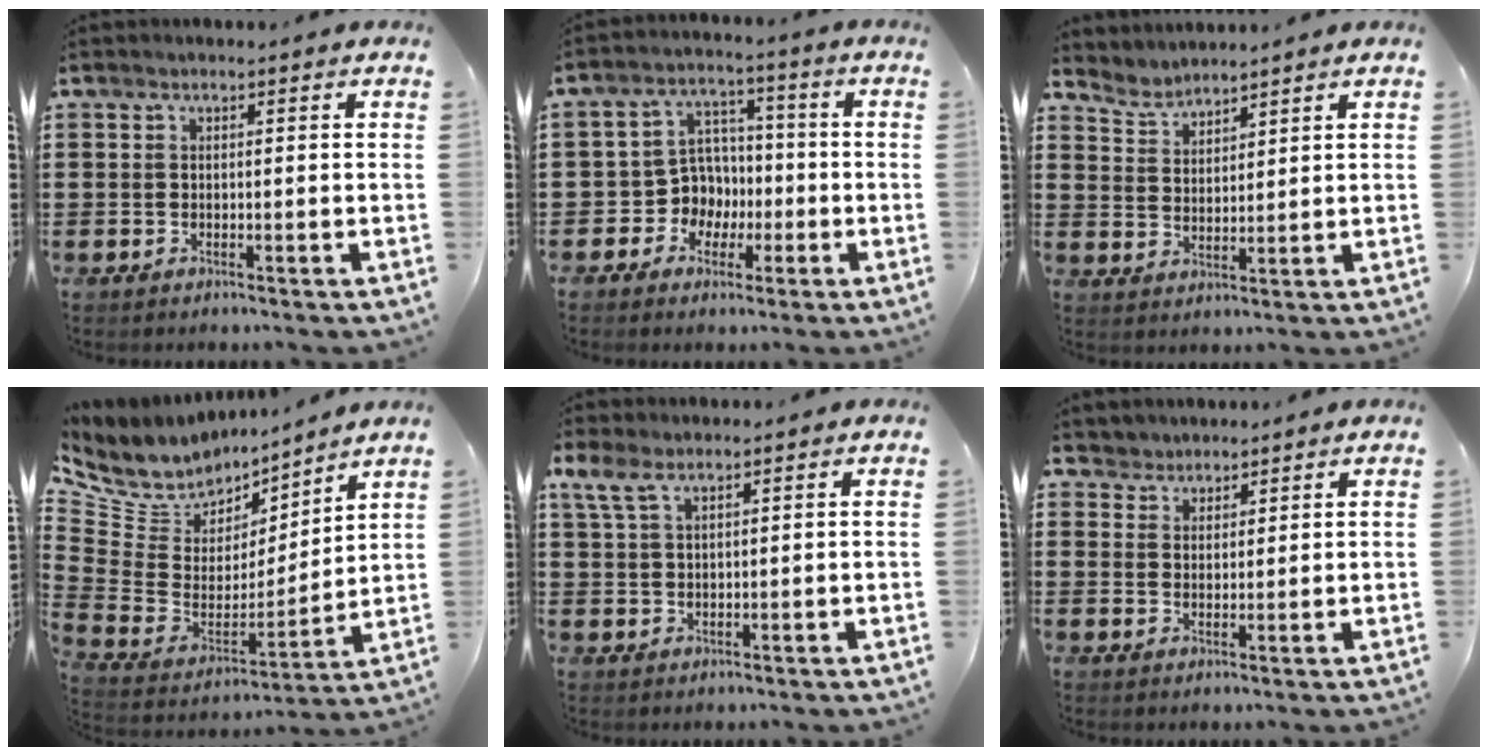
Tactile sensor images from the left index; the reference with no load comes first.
{"total": 6.8, "force": [-1.2, 6.4, 1.8], "torque": [-0.070, 0.004, -0.022]}
{"total": 3.2, "force": [3.1, 0.5, -0.4], "torque": [-0.006, -0.012, 0.057]}
{"total": 7.5, "force": [6.2, 4.2, 1.0], "torque": [-0.075, -0.058, 0.113]}
{"total": 3.8, "force": [2.3, 1.5, 2.7], "torque": [-0.067, 0.001, 0.039]}
{"total": 2.5, "force": [2.2, 1.0, -0.6], "torque": [0.000, 0.002, 0.043]}